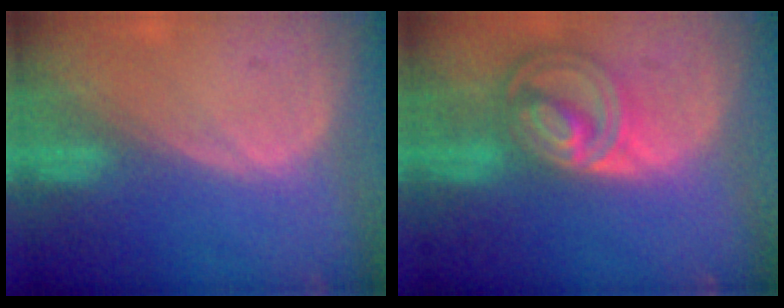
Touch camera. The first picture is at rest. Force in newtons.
{"total": 8.6, "press": 7.3, "slide": 4.4}